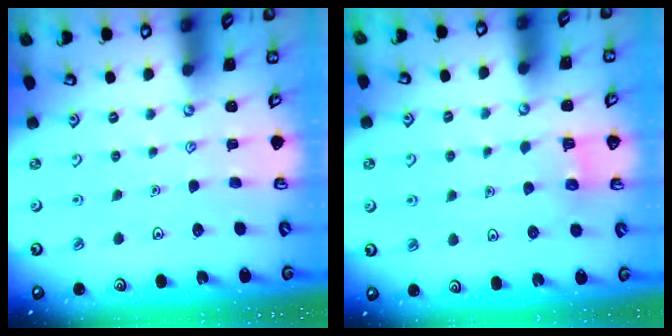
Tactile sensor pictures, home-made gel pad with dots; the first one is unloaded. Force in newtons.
{"total": 3.8, "press": 3.8, "slide": 0.3}